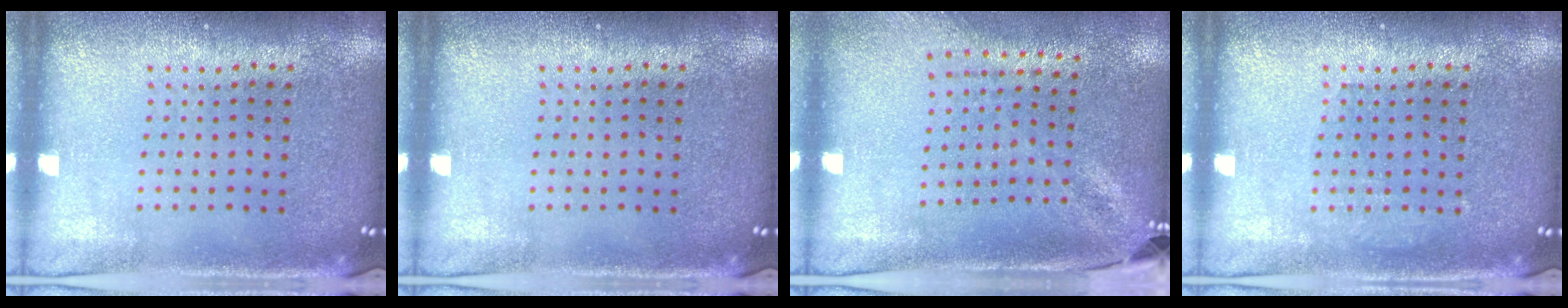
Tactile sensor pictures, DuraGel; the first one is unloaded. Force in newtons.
{"total": 0.0}
{"total": 1.8, "press": 1.4, "slide": 1.2}
{"total": 0.8, "press": 0.8, "slide": 0.1}